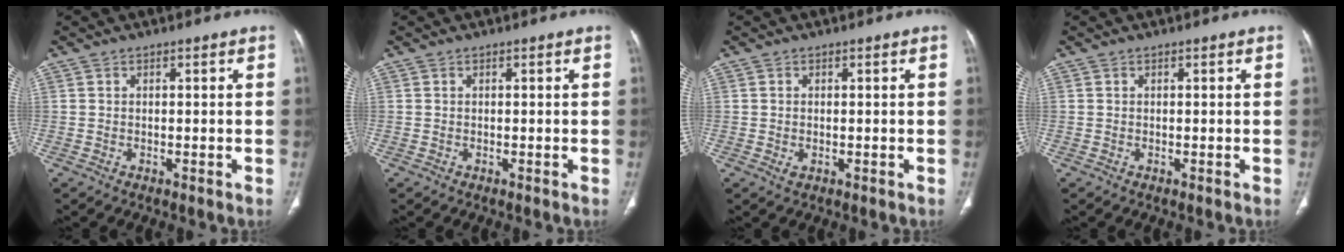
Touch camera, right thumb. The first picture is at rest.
{"total": 0.0}
{"total": 1.2, "force": [-0.2, 0.7, 1.0], "torque": [-0.026, 0.001, 0.000]}
{"total": 0.0}